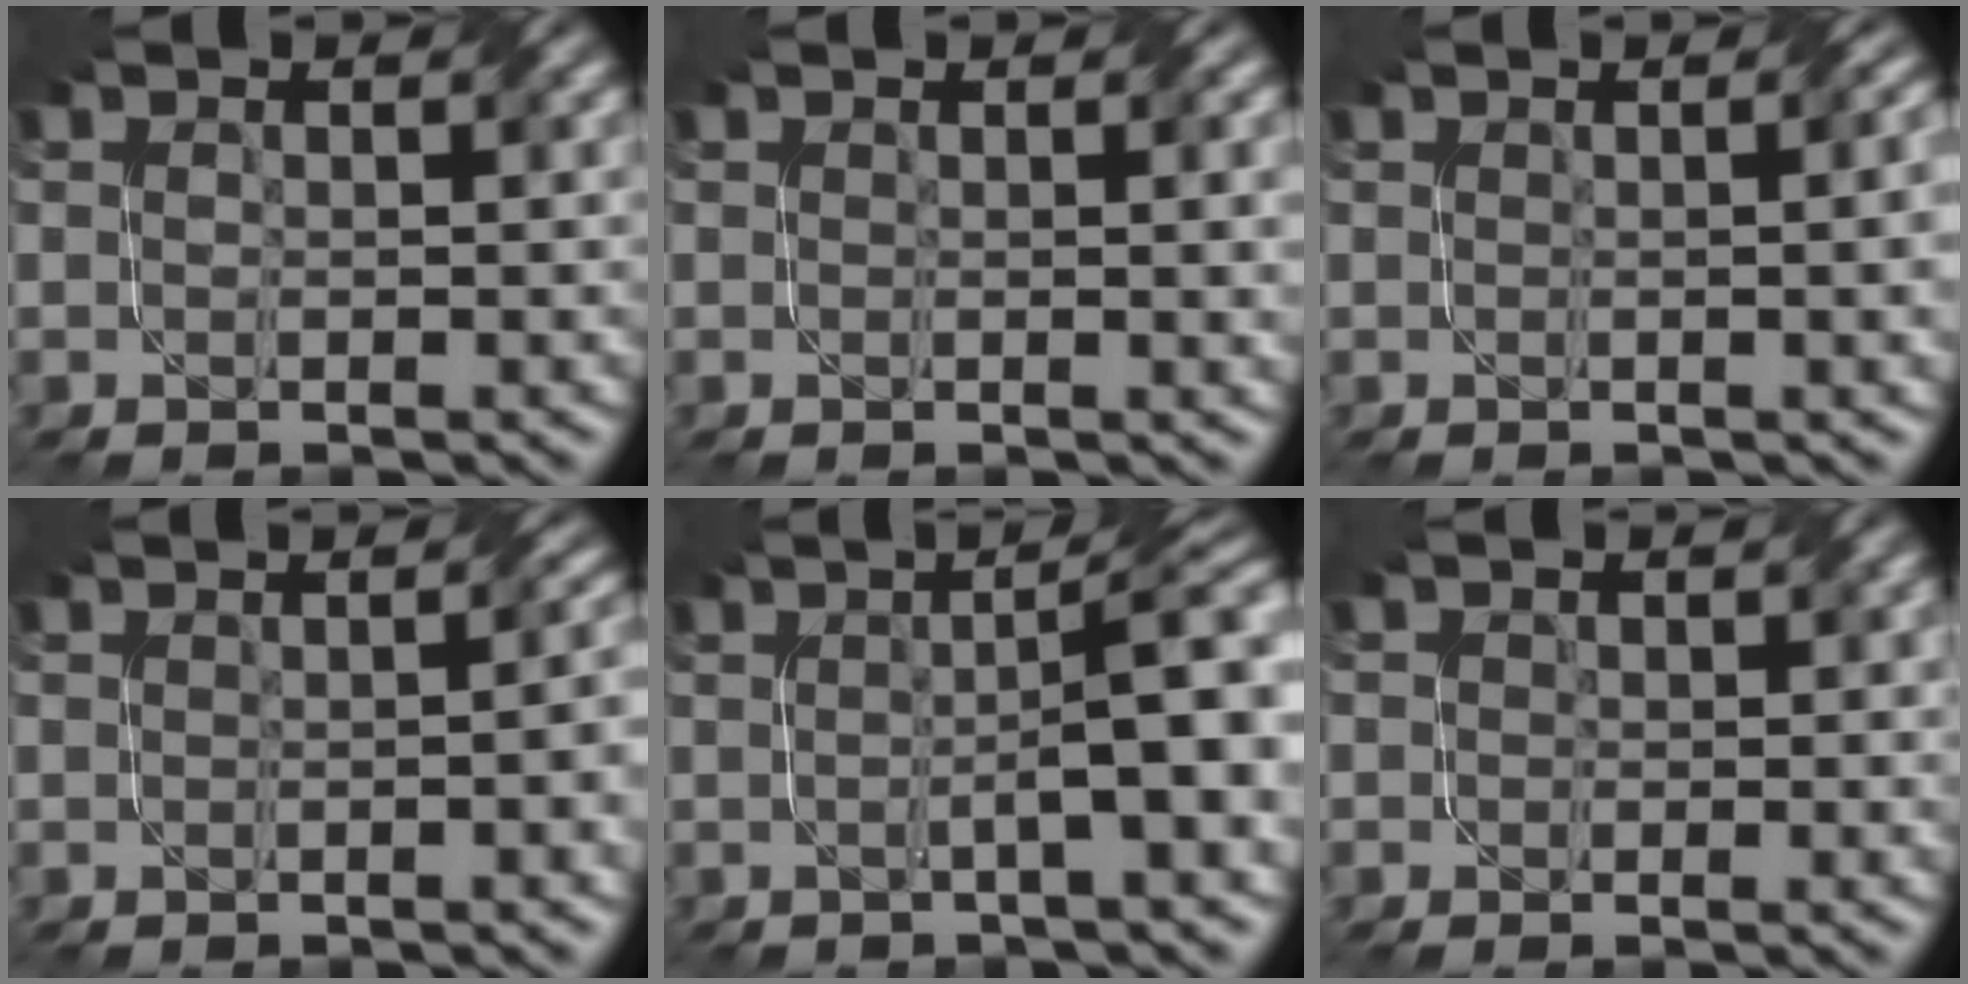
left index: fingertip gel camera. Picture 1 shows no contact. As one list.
[{"total": 2.4, "force": [0.6, 0.8, 2.2], "torque": [-0.021, 0.001, 0.010]}, {"total": 4.6, "force": [0.5, 1.9, 4.1], "torque": [-0.024, 0.012, 0.009]}, {"total": 3.2, "force": [0.0, 1.1, 3.0], "torque": [-0.024, 0.010, 0.002]}, {"total": 6.9, "force": [0.3, 1.3, 6.8], "torque": [-0.082, 0.015, 0.000]}, {"total": 1.4, "force": [0.3, 1.2, 0.5], "torque": [-0.007, -0.001, -0.001]}]